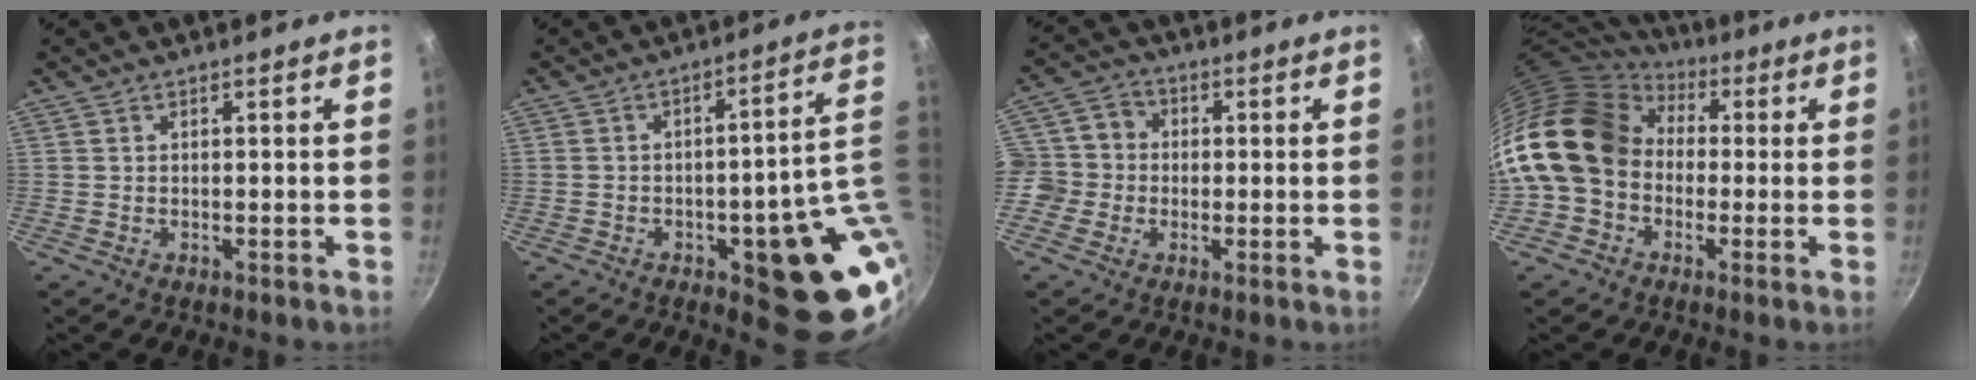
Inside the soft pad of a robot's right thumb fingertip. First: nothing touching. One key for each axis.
{"total": 18.0, "fx": -2.1, "fy": 6.9, "fz": 16.5, "tx": -0.149, "ty": 0.009, "tz": -0.017}
{"total": 7.9, "fx": -0.9, "fy": 7.3, "fz": 2.9, "tx": -0.018, "ty": 0.021, "tz": -0.038}
{"total": 17.0, "fx": 0.8, "fy": 13.8, "fz": 10.0, "tx": -0.170, "ty": 0.039, "tz": -0.003}